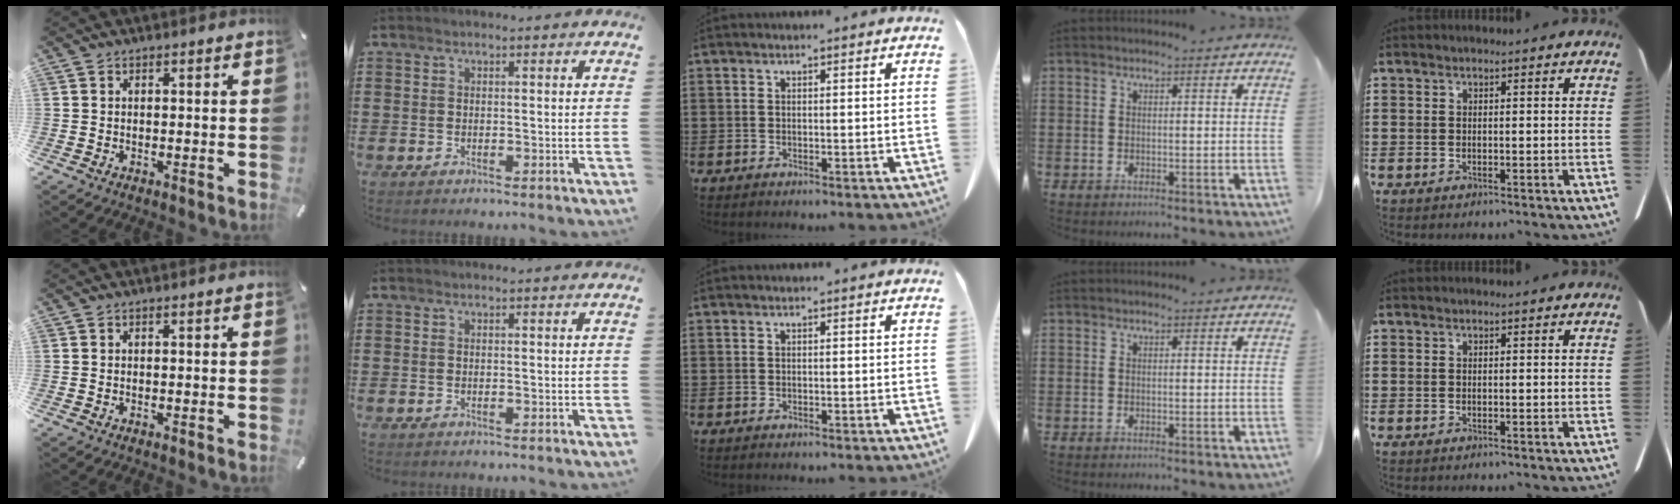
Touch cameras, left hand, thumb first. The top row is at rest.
{}